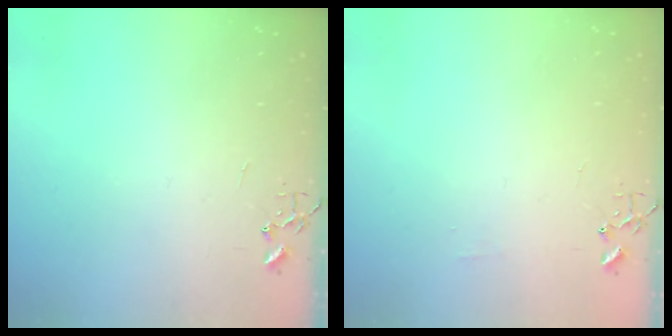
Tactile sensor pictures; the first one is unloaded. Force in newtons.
{"total": 3.9, "press": 3.8, "slide": 0.6}